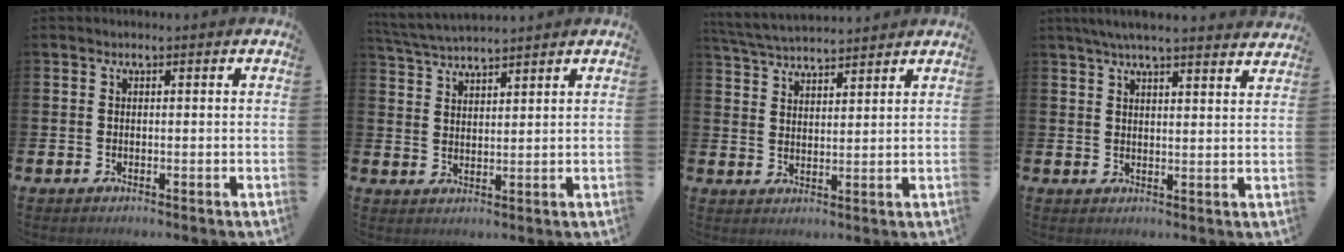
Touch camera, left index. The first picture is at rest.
{"total": 3.8, "force": [3.7, 0.1, 0.6], "torque": [-0.031, -0.016, 0.069]}
{"total": 4.7, "force": [4.7, 0.4, 0.6], "torque": [-0.031, -0.023, 0.085]}
{"total": 4.9, "force": [4.5, -0.1, 1.8], "torque": [-0.045, -0.014, 0.081]}